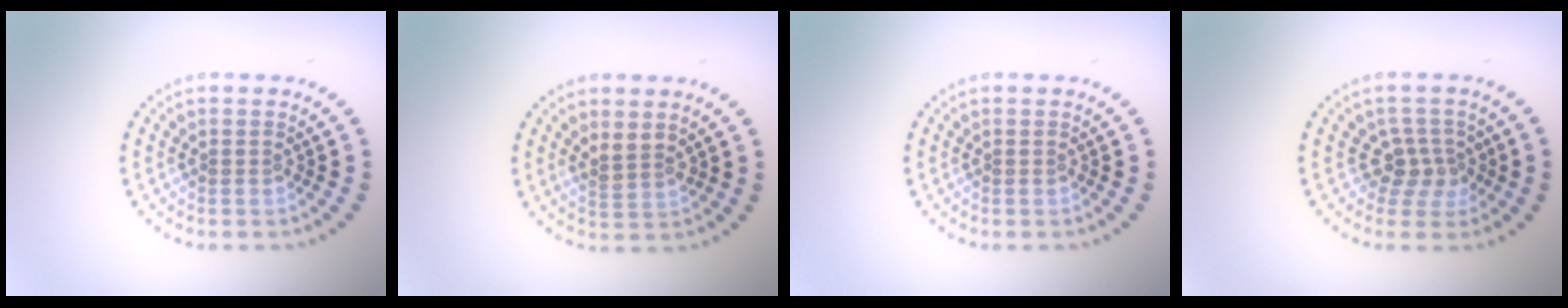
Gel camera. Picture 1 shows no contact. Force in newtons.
{"total": 1.5, "press": 1.3, "slide": 0.8}
{"total": 0.0}
{"total": 2.4, "press": 1.9, "slide": 1.5}